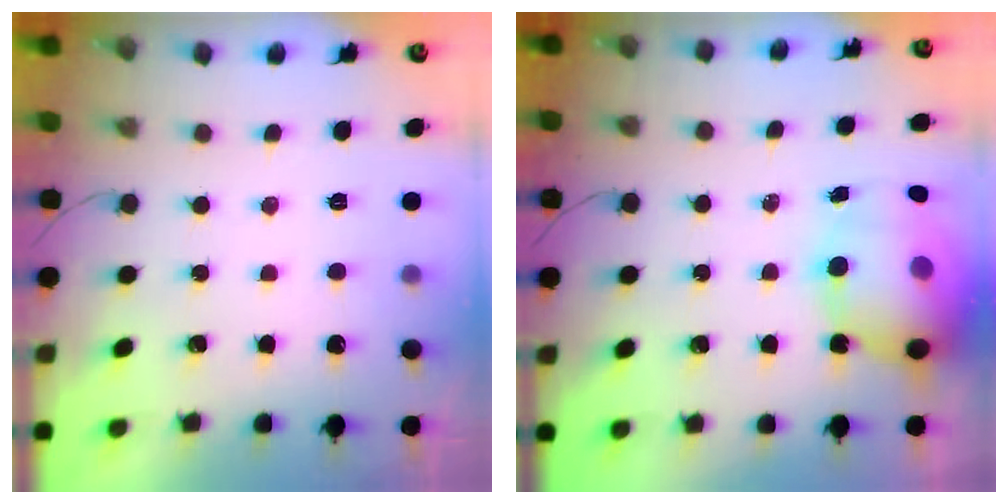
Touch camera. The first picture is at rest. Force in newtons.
{"total": 18.9, "press": 18.4, "slide": 4.5}